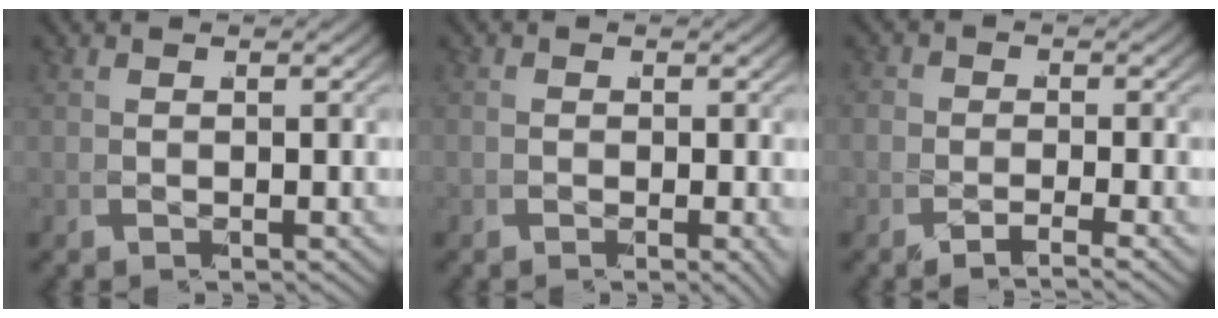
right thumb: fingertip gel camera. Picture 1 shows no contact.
{"total": 1.4, "force": [-0.3, 1.0, 0.9], "torque": [-0.010, -0.005, -0.007]}
{"total": 2.4, "force": [-1.8, 1.2, 1.0], "torque": [-0.013, -0.004, -0.036]}